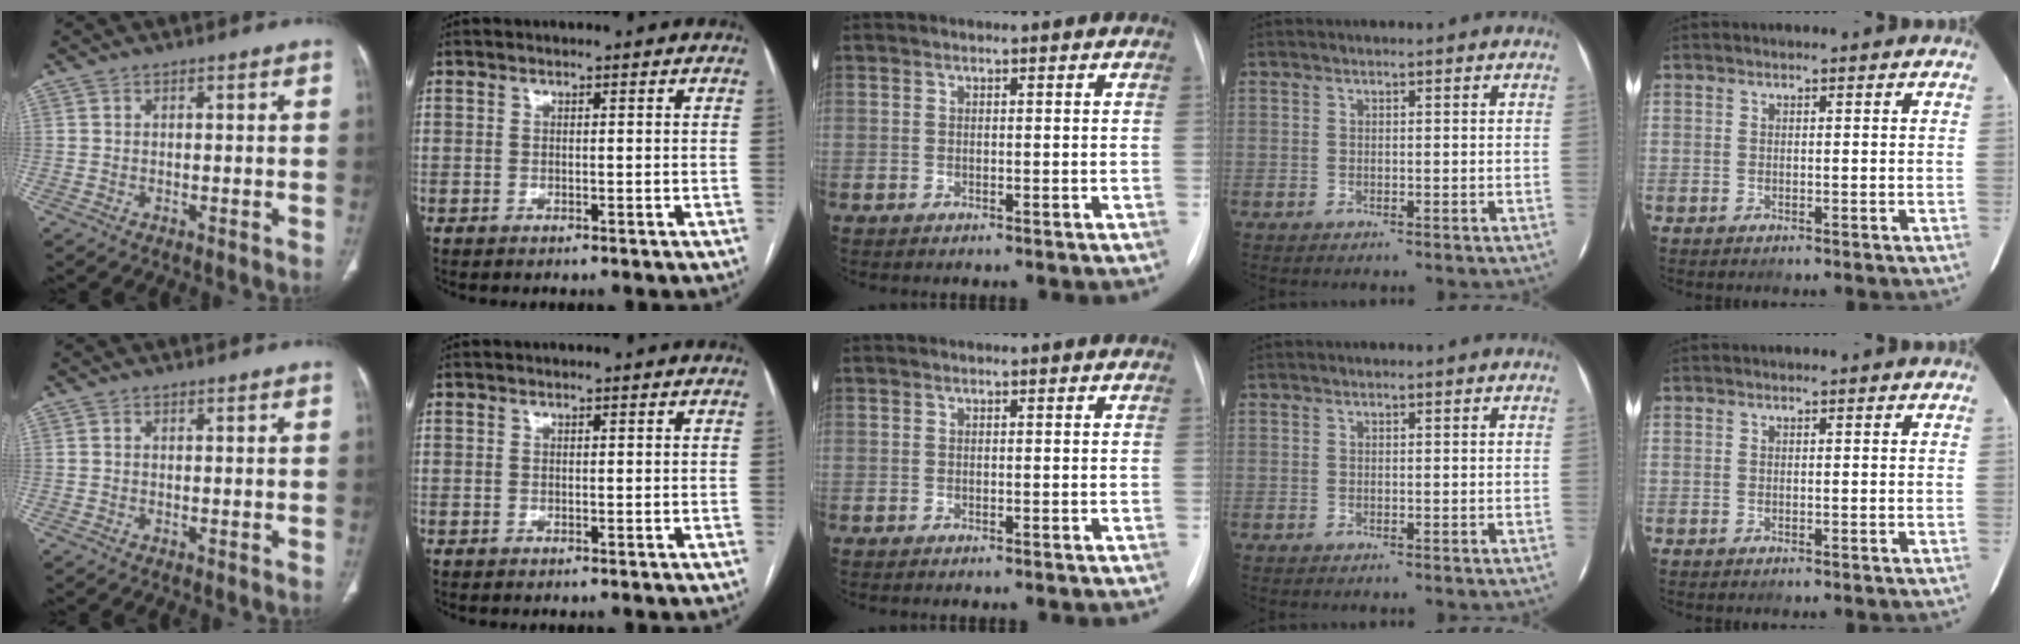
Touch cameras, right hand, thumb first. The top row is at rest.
{}